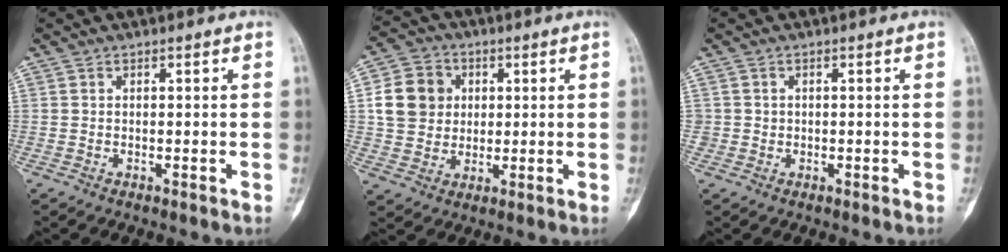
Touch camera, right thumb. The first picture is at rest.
{"total": 10.7, "force": [1.8, 9.4, 4.7], "torque": [-0.062, 0.005, 0.030]}
{"total": 1.2, "force": [0.1, 1.2, 0.0], "torque": [0.012, 0.005, -0.001]}